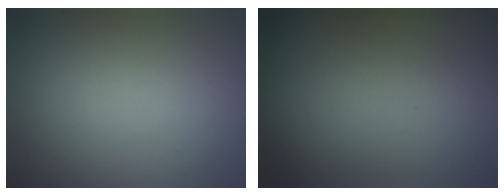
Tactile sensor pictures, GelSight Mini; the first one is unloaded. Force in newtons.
{"total": 0.0}